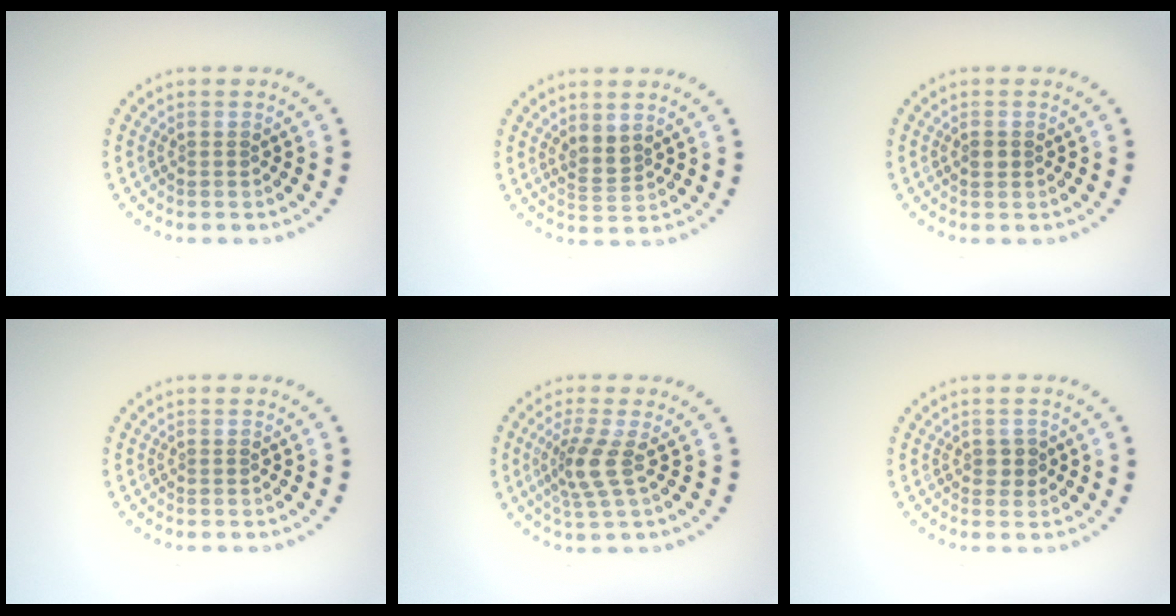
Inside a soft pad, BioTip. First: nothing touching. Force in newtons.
{"total": 1.8, "press": 1.6, "slide": 1.0}
{"total": 1.0, "press": 1.0, "slide": 0.1}
{"total": 0.0}
{"total": 2.8, "press": 2.1, "slide": 2.0}
{"total": 1.0, "press": 0.9, "slide": 0.2}